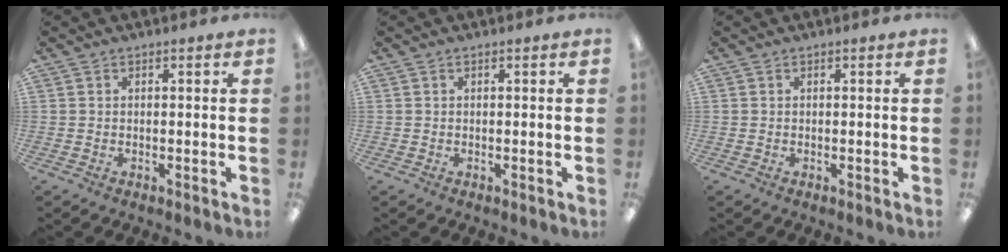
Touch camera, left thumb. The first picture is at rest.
{"total": 0.0}
{"total": 0.0}